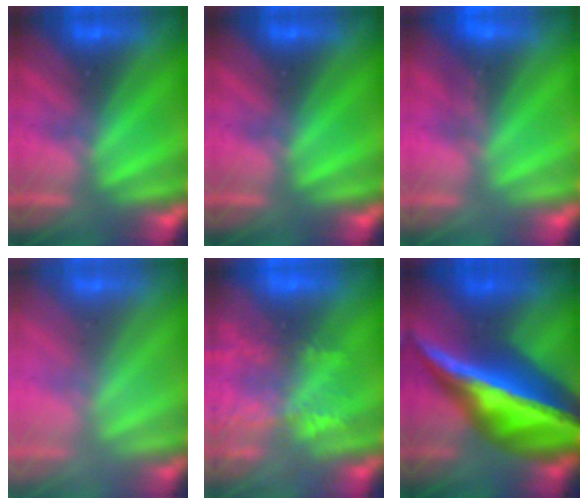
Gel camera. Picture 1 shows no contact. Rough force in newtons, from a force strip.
{"total": 0.0}
{"total": 1.1}
{"total": 2.6}
{"total": 5.7}
{"total": 5.8}